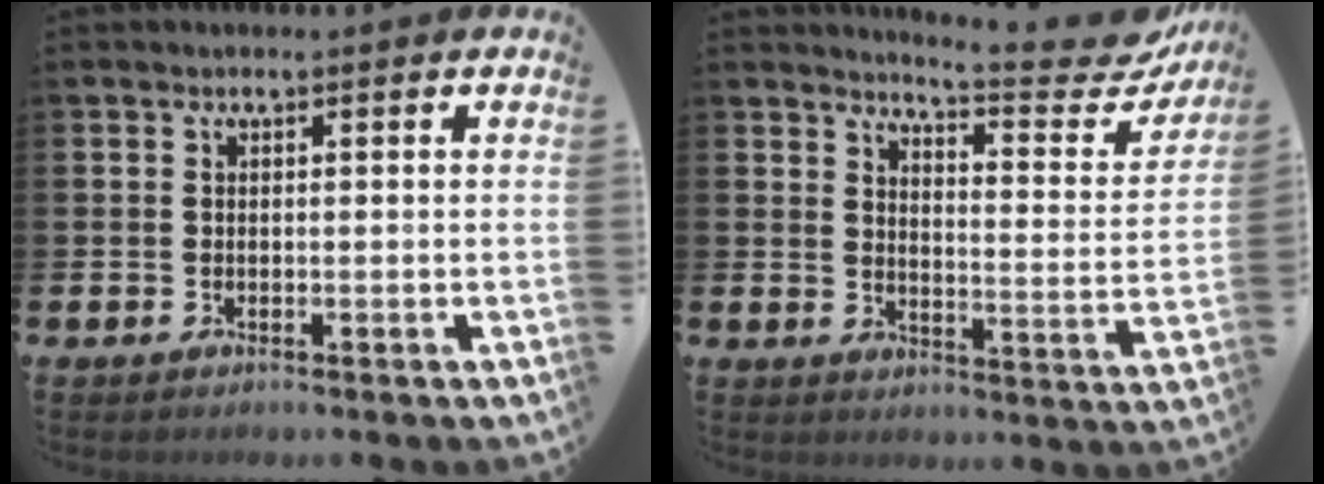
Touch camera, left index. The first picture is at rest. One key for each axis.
{"total": 6.8, "fx": 6.4, "fy": 0.6, "fz": 2.1, "tx": -0.049, "ty": -0.054, "tz": 0.105}